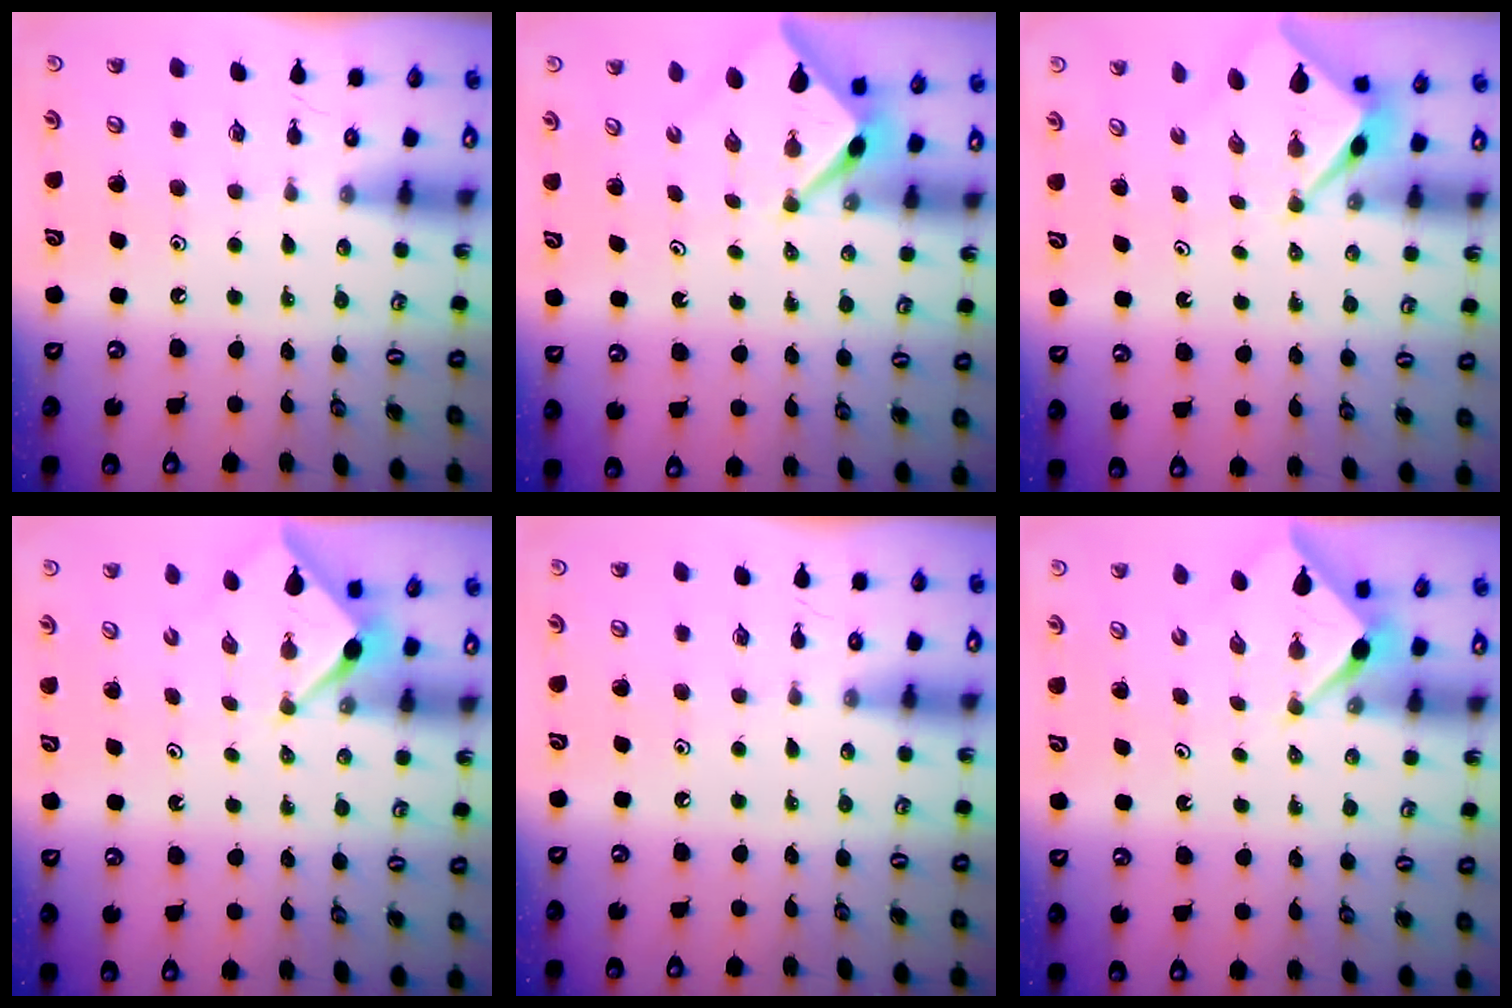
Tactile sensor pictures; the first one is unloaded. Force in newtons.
{"total": 2.4, "press": 2.4, "slide": 0.3}
{"total": 2.7, "press": 2.7, "slide": 0.1}
{"total": 2.9, "press": 2.9, "slide": 0.3}
{"total": 0.0}
{"total": 3.0, "press": 2.9, "slide": 0.3}